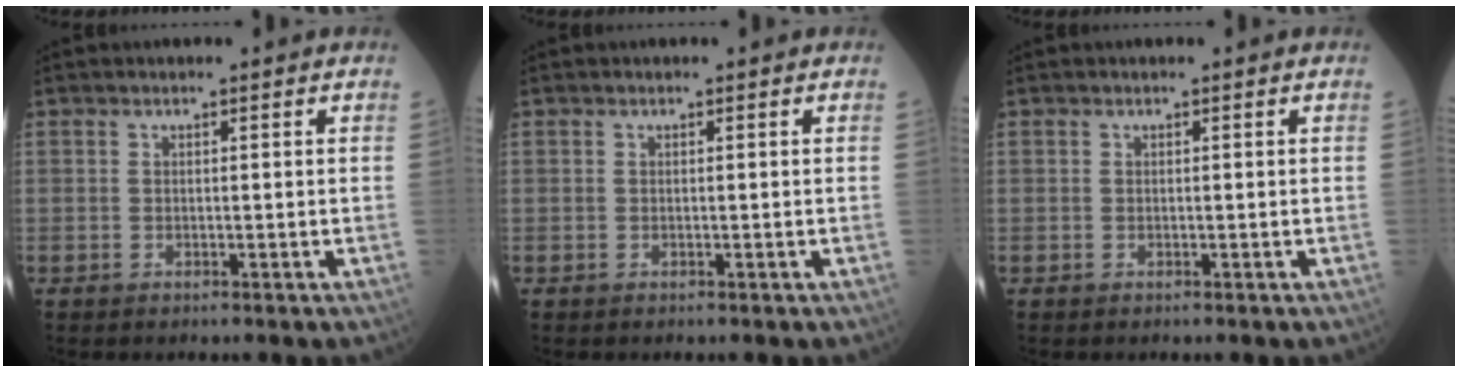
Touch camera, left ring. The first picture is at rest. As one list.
[{"total": 0.0}, {"total": 0.0}]